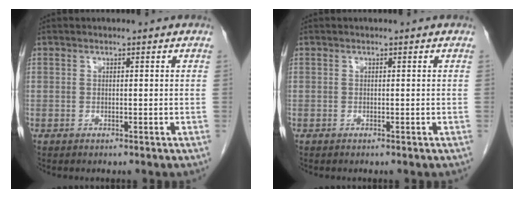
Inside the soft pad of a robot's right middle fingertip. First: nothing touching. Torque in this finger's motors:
{"motor_torque": [0.47, 0.02, 0.01, 0.02]}